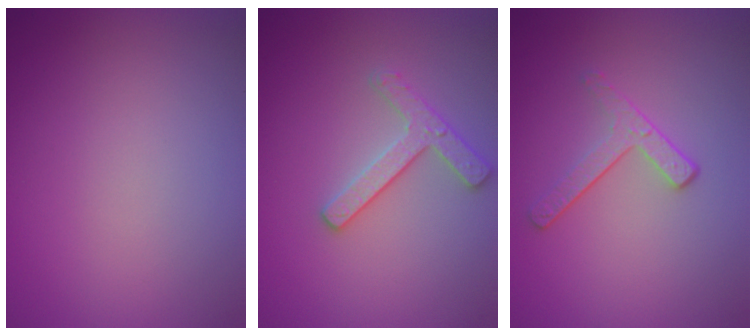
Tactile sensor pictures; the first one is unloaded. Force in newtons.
{"total": 2.5, "press": 2.5, "slide": 0.3}
{"total": 2.0, "press": 1.4, "slide": 1.5}